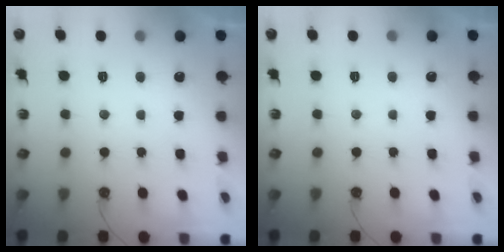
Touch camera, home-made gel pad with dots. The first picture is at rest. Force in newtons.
{"total": 0.0}